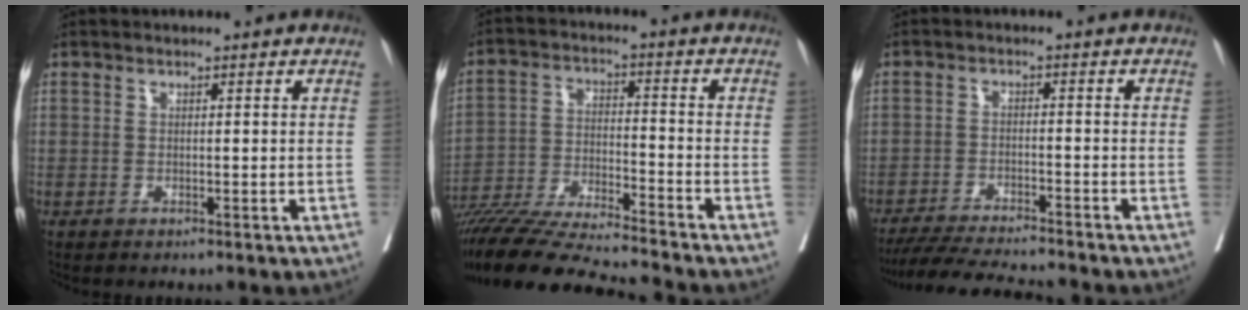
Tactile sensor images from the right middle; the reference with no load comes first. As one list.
[{"total": 16.8, "force": [-15.4, -0.8, 6.8], "torque": [-0.125, -0.021, -0.266]}, {"total": 11.4, "force": [-10.5, 0.3, 4.4], "torque": [-0.067, -0.015, -0.165]}]